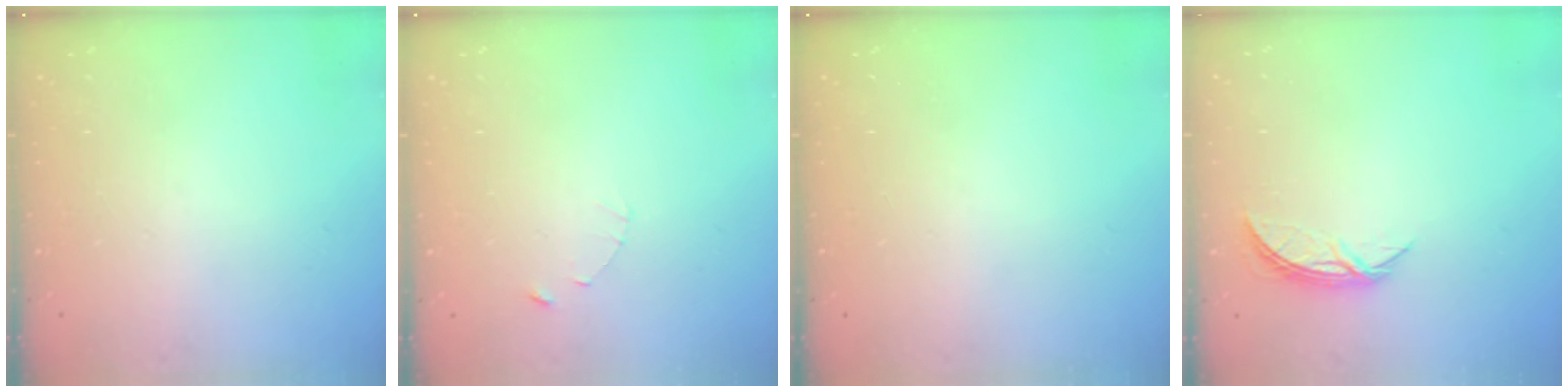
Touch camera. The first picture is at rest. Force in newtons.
{"total": 1.2, "press": 1.1, "slide": 0.2}
{"total": 0.0}
{"total": 5.6, "press": 5.6, "slide": 0.5}